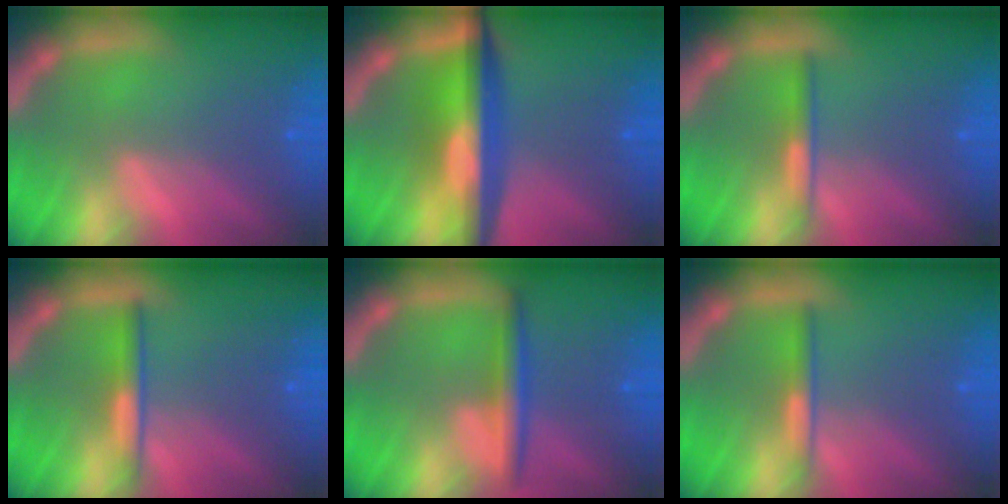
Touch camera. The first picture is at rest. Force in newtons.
{"total": 8.1}
{"total": 2.0}
{"total": 2.4}
{"total": 3.0}
{"total": 2.0}